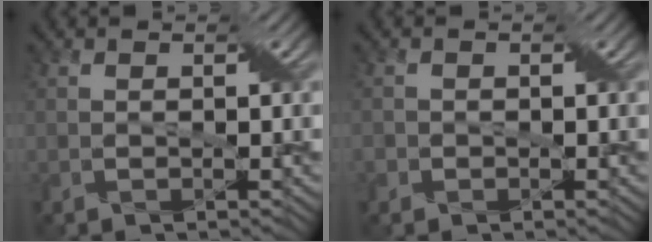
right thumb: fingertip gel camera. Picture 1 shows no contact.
{"total": 1.1, "force": [-0.4, 1.0, 0.1], "torque": [-0.003, -0.002, -0.008]}